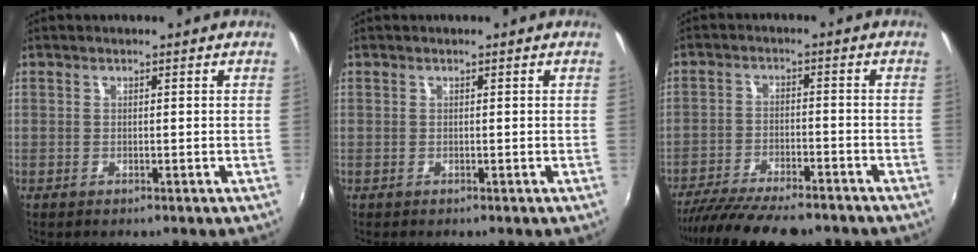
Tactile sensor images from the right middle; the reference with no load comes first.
{"total": 0.0}
{"total": 15.0, "force": [-12.7, 3.5, 7.3], "torque": [-0.153, -0.035, -0.201]}